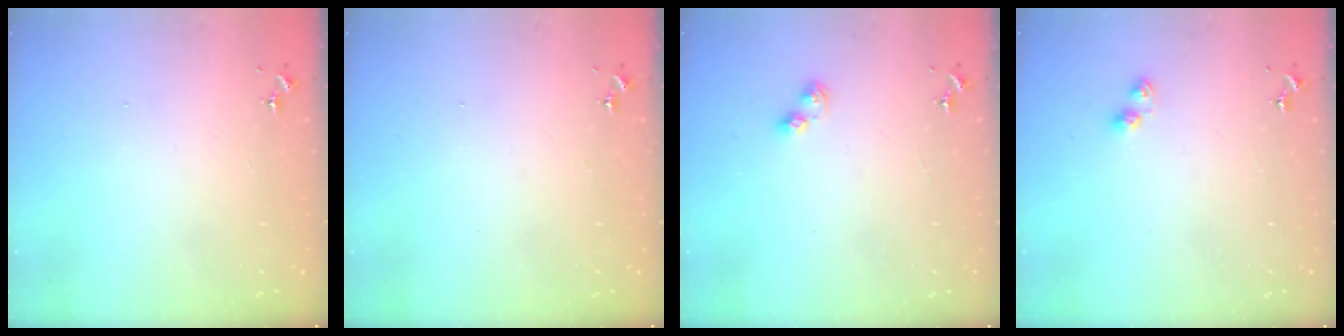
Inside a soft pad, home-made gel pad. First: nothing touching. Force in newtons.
{"total": 0.0}
{"total": 5.7, "press": 5.7, "slide": 0.7}
{"total": 5.7, "press": 5.7, "slide": 0.3}